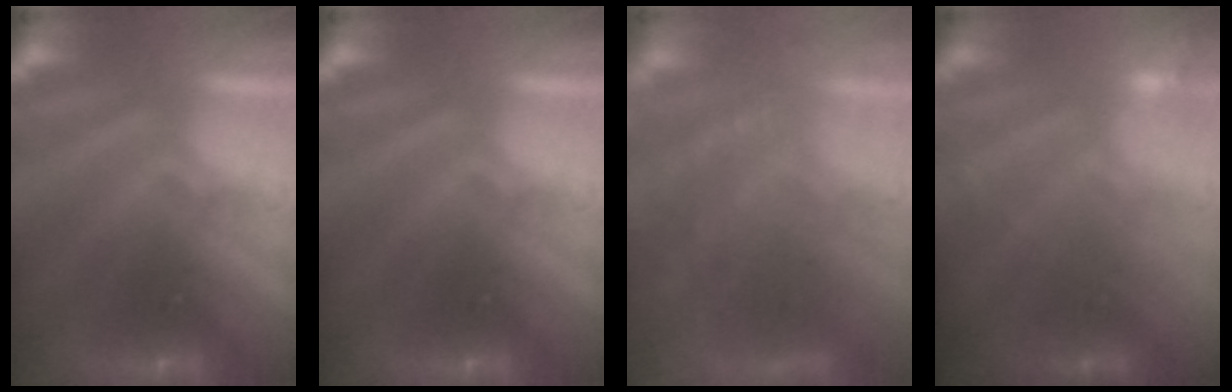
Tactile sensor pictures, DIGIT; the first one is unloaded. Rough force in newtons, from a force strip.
{"total": 0.0}
{"total": 7.7}
{"total": 2.3}